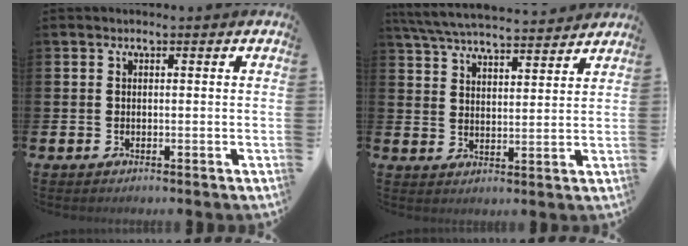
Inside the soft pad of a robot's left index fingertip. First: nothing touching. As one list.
[{"total": 6.4, "force": [6.3, 0.6, 1.3], "torque": [-0.052, -0.035, 0.113]}]